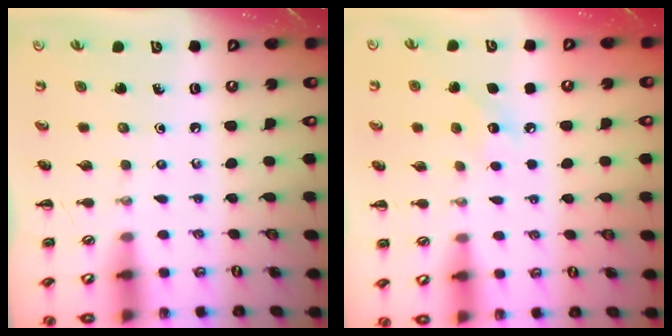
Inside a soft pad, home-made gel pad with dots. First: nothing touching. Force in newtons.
{"total": 6.7, "press": 6.5, "slide": 1.7}